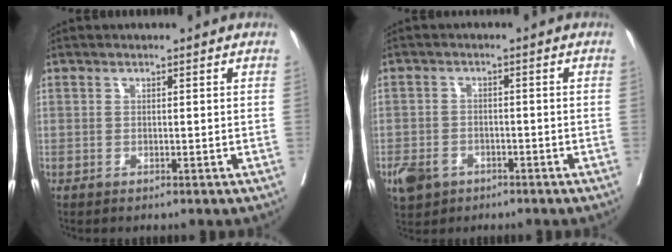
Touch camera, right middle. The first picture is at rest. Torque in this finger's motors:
{"motor_torque": [0.32, -0.27, 0.11, 0.02]}